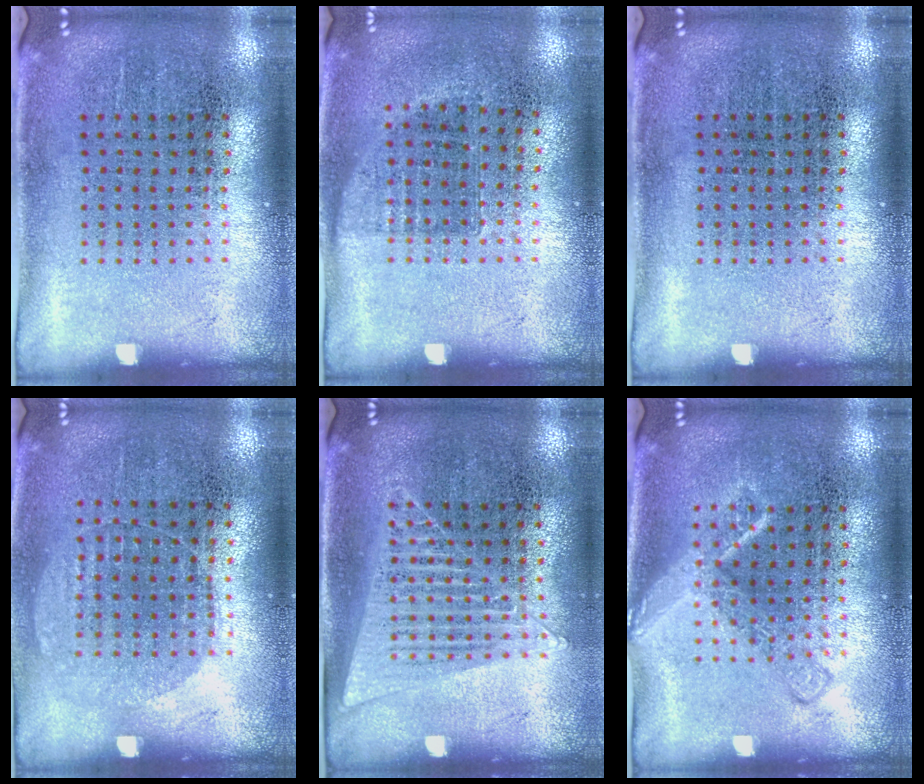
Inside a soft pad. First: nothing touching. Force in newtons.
{"total": 0.7, "press": 0.6, "slide": 0.4}
{"total": 0.0}
{"total": 0.6, "press": 0.5, "slide": 0.3}
{"total": 1.3, "press": 1.2, "slide": 0.5}
{"total": 2.0, "press": 2.0, "slide": 0.4}